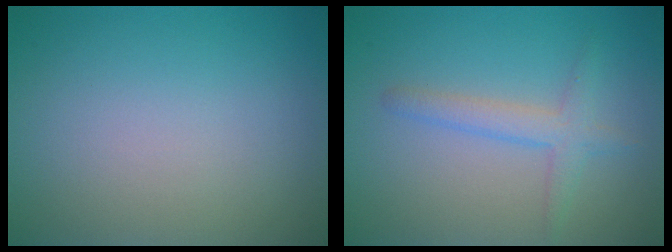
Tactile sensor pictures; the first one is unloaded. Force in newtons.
{"total": 2.4, "press": 2.4, "slide": 0.1}